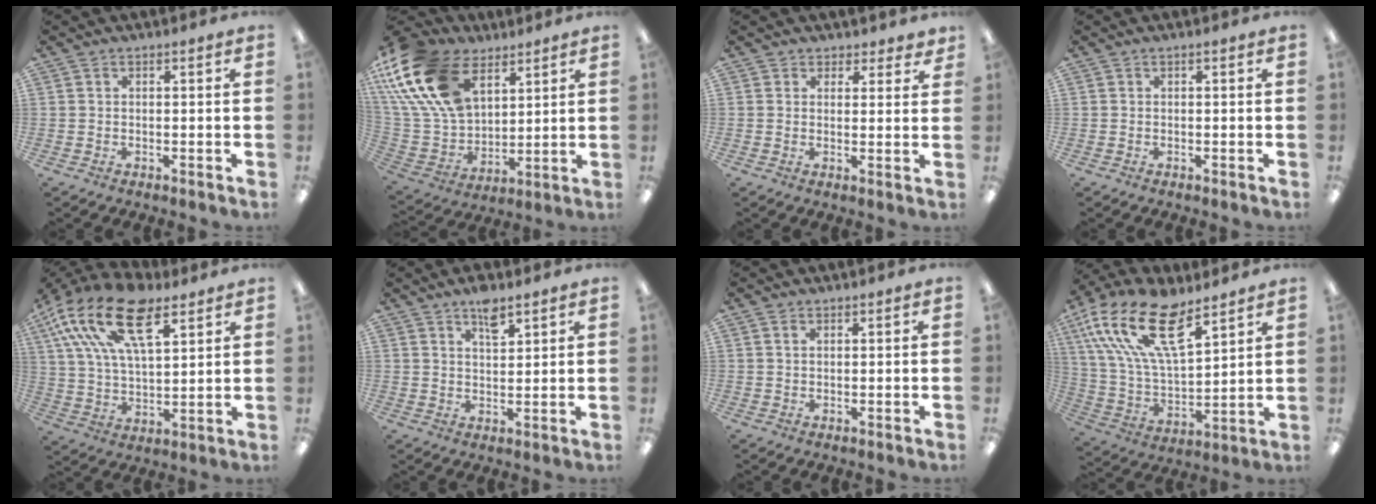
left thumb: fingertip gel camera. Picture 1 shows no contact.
{"total": 24.6, "force": [11.7, 15.5, 15.2], "torque": [-0.354, -0.046, 0.213]}
{"total": 2.8, "force": [2.0, 2.0, 0.1], "torque": [0.007, -0.008, 0.035]}
{"total": 0.0}
{"total": 20.9, "force": [11.3, 9.5, 14.8], "torque": [-0.291, -0.045, 0.198]}
{"total": 5.4, "force": [3.9, 2.1, 3.2], "torque": [-0.039, -0.023, 0.063]}
{"total": 1.2, "force": [0.8, 0.7, 0.6], "torque": [-0.014, 0.001, 0.014]}
{"total": 22.0, "force": [13.0, 9.3, 15.2], "torque": [-0.314, -0.066, 0.226]}